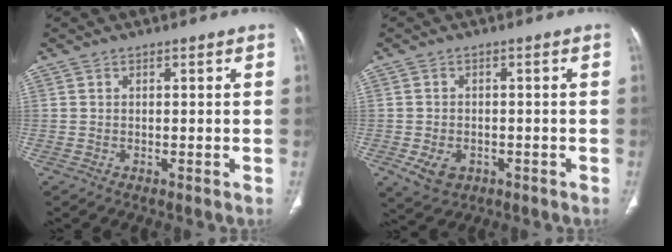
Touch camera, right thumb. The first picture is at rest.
{"total": 5.1, "force": [-1.9, 3.8, 2.9], "torque": [-0.047, 0.004, -0.021]}